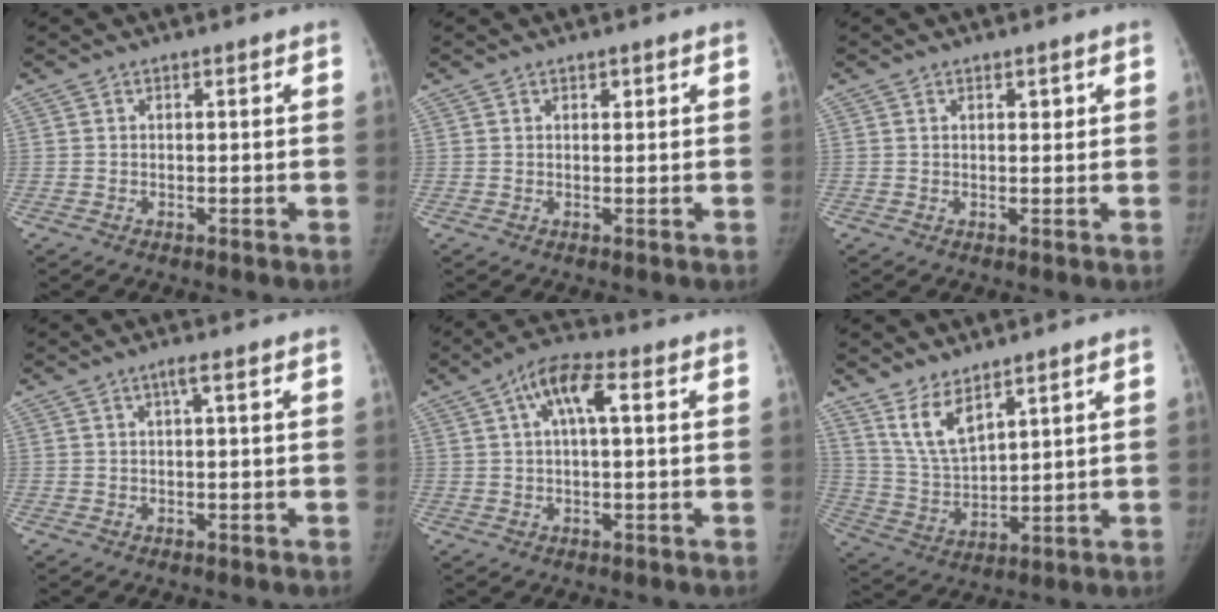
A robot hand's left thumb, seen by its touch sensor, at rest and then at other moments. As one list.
[{"total": 0.6, "force": [0.5, 0.4, 0.1], "torque": [0.005, -0.004, 0.006]}, {"total": 1.3, "force": [0.7, 0.6, 0.9], "torque": [-0.005, -0.002, 0.010]}, {"total": 1.3, "force": [0.4, -0.1, 1.2], "torque": [-0.029, 0.007, 0.008]}, {"total": 7.5, "force": [2.1, 2.6, 6.7], "torque": [-0.130, 0.024, 0.029]}, {"total": 7.9, "force": [5.7, 2.7, 4.7], "torque": [-0.087, -0.041, 0.131]}]